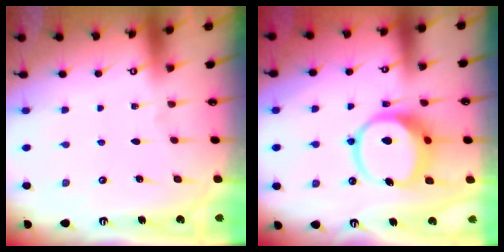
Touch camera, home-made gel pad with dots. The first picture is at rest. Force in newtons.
{"total": 12.1, "press": 12.0, "slide": 1.7}